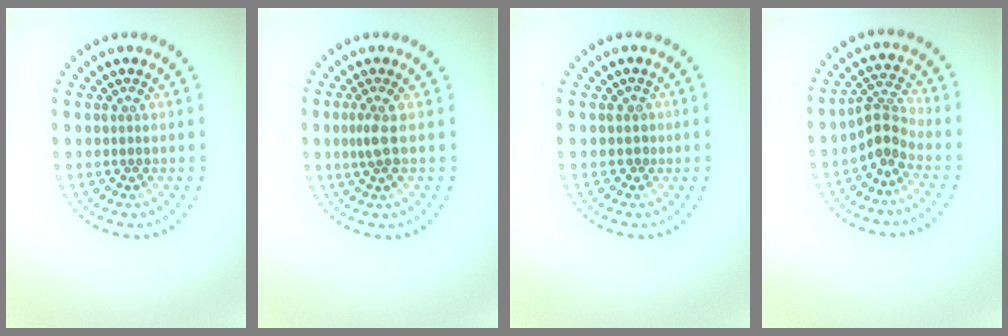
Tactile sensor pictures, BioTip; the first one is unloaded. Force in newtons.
{"total": 1.8, "press": 1.4, "slide": 1.2}
{"total": 0.6, "press": 0.3, "slide": 0.5}
{"total": 2.7, "press": 1.9, "slide": 1.9}